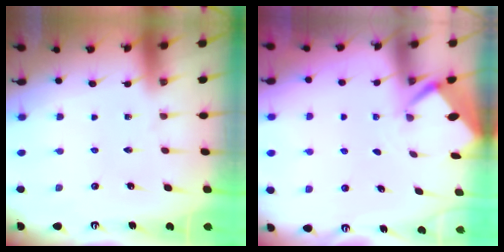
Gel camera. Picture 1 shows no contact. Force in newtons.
{"total": 1.9, "press": 1.9, "slide": 0.1}